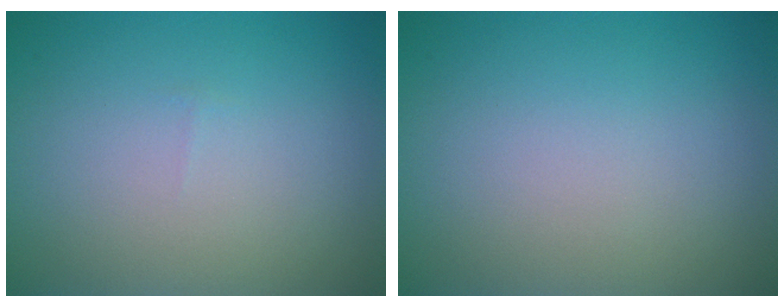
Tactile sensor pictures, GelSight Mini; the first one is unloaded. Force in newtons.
{"total": 0.0}